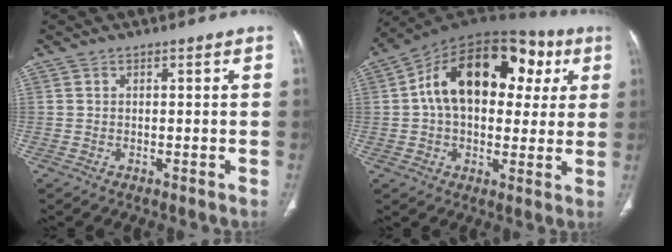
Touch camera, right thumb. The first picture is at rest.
{"total": 23.4, "force": [5.5, 14.5, 17.6], "torque": [-0.244, 0.036, 0.076]}